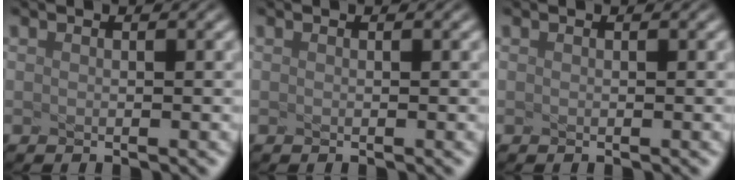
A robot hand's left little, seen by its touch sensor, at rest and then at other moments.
{"total": 0.0}
{"total": 0.0}